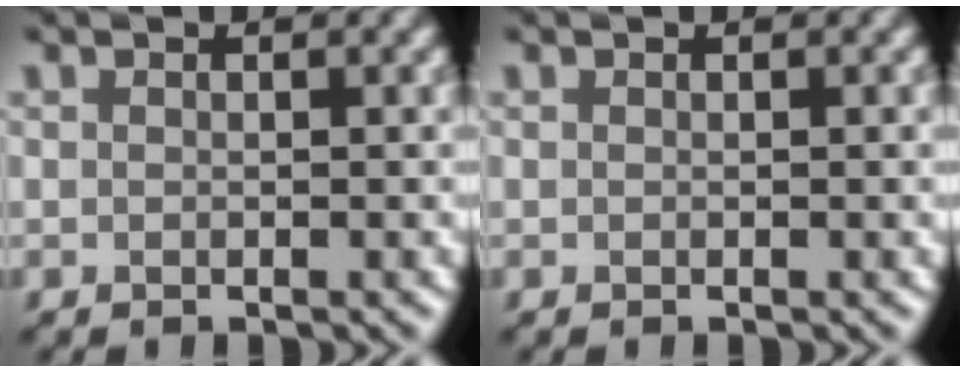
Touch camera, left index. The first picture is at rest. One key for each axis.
{"total": 0.0}